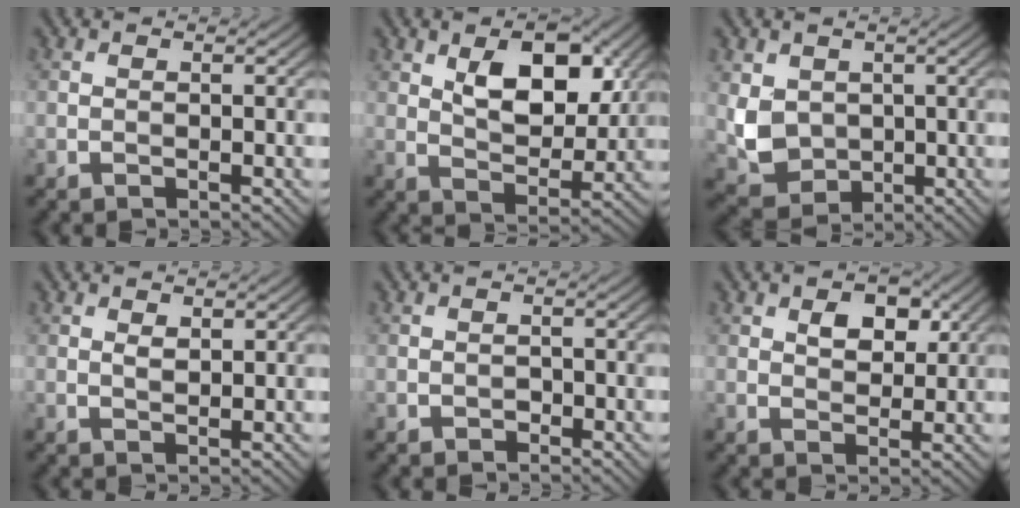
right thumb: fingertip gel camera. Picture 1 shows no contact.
{"total": 9.2, "force": [3.5, 4.9, 7.0], "torque": [-0.119, -0.005, 0.059]}
{"total": 5.2, "force": [0.8, 4.5, 2.6], "torque": [-0.072, -0.011, 0.020]}
{"total": 1.3, "force": [0.6, 0.6, 1.0], "torque": [-0.021, -0.004, 0.013]}
{"total": 0.9, "force": [-0.5, 0.6, 0.3], "torque": [-0.002, -0.001, -0.010]}
{"total": 4.1, "force": [1.7, 2.5, 2.7], "torque": [-0.047, -0.001, 0.027]}